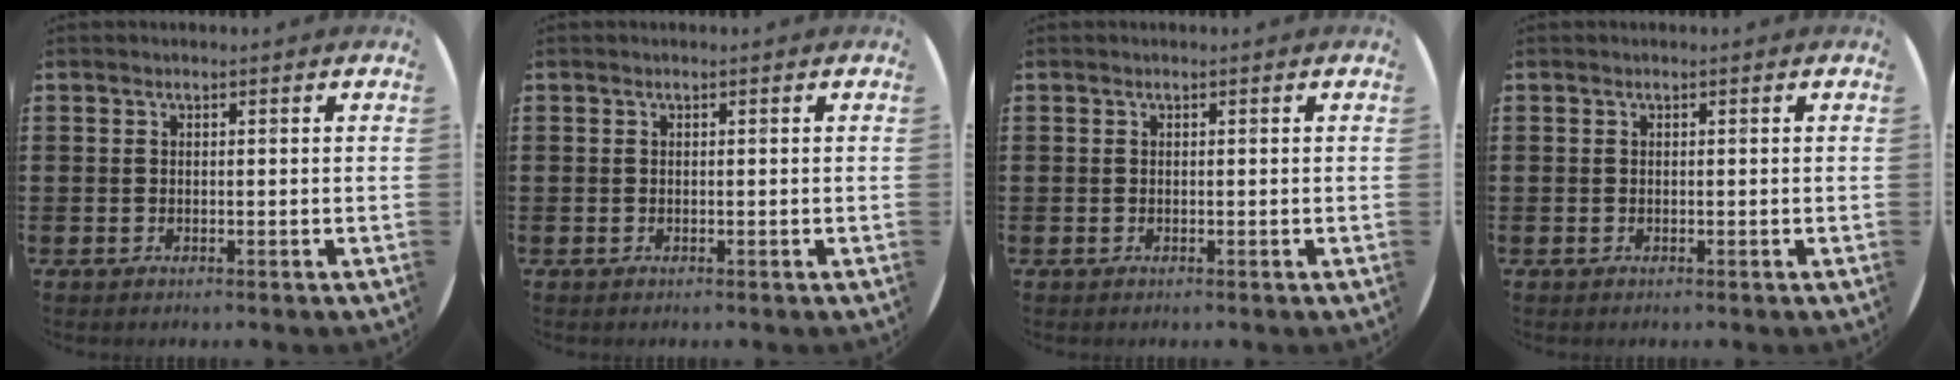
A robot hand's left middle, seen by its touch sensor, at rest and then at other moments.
{"total": 0.0}
{"total": 0.0}
{"total": 0.0}